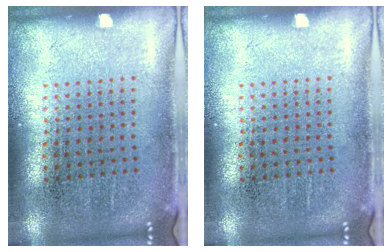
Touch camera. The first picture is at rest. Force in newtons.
{"total": 0.0}